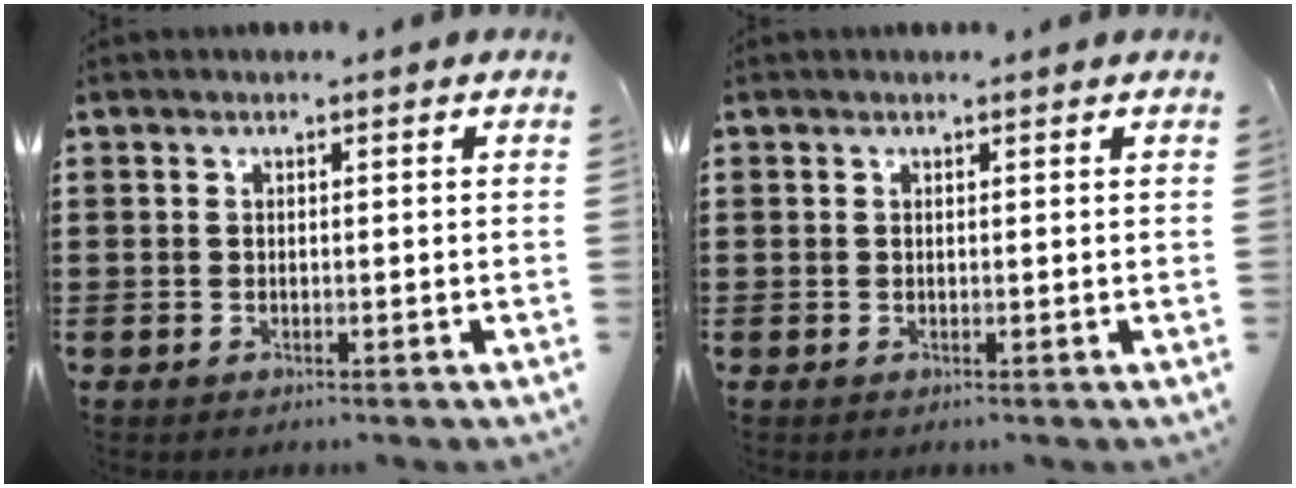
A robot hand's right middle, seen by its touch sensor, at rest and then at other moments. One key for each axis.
{"total": 0.0}